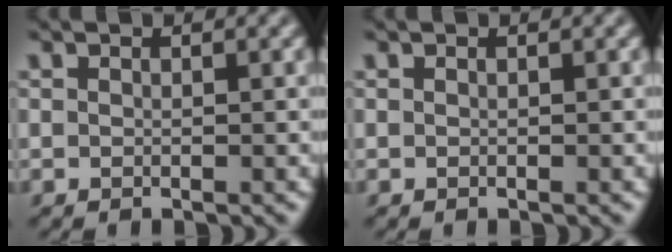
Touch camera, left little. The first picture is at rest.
{"total": 0.0}